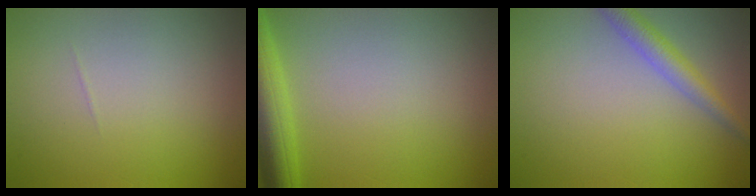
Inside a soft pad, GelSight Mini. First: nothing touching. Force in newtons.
{"total": 5.1, "press": 5.1, "slide": 0.4}
{"total": 2.5, "press": 2.5, "slide": 0.1}